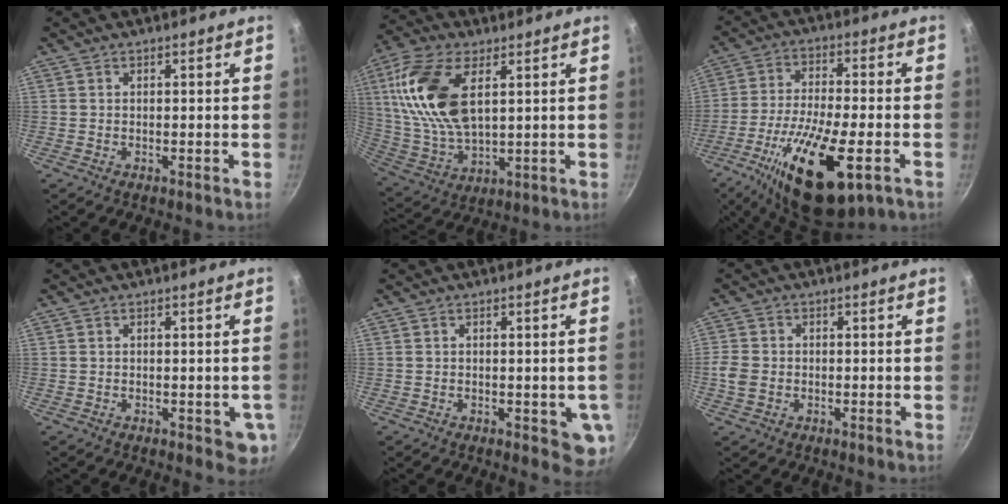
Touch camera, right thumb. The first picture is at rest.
{"total": 18.2, "force": [5.6, 9.5, 14.4], "torque": [-0.280, -0.014, 0.115]}
{"total": 20.6, "force": [-8.5, 7.0, 17.4], "torque": [-0.307, 0.007, -0.145]}
{"total": 5.0, "force": [-1.2, 2.6, 4.1], "torque": [-0.032, 0.000, -0.014]}
{"total": 6.0, "force": [-1.3, 2.9, 5.1], "torque": [-0.039, -0.003, -0.014]}
{"total": 4.1, "force": [-1.0, 3.3, 2.2], "torque": [-0.044, 0.011, -0.022]}